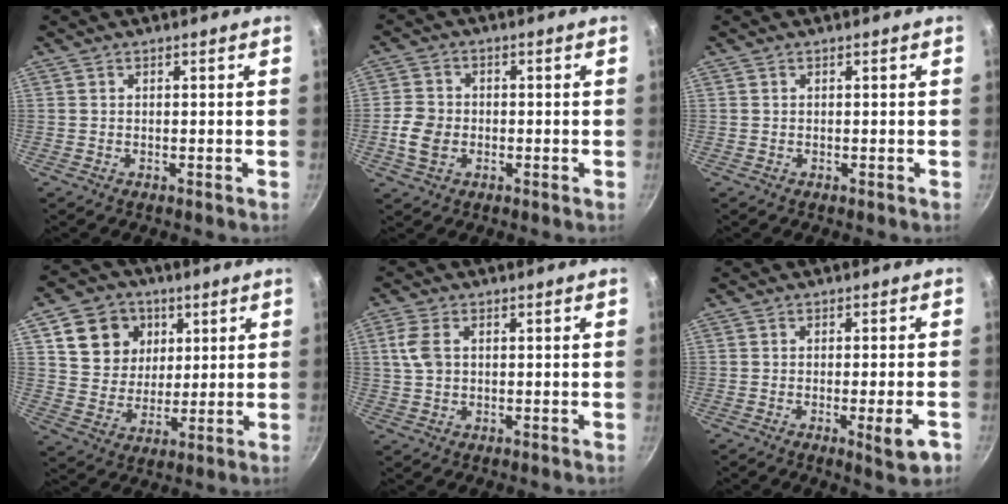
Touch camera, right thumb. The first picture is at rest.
{"total": 5.8, "force": [-1.5, 4.5, 3.4], "torque": [-0.057, 0.008, -0.032]}
{"total": 0.0}
{"total": 12.9, "force": [4.7, 10.9, 5.0], "torque": [-0.058, -0.011, 0.082]}
{"total": 5.0, "force": [1.1, 3.4, 3.6], "torque": [-0.072, 0.004, 0.020]}
{"total": 5.7, "force": [-2.3, 0.7, 5.2], "torque": [-0.066, 0.001, -0.031]}